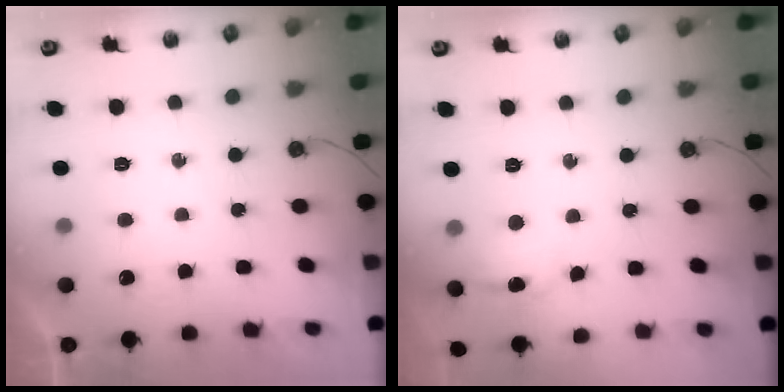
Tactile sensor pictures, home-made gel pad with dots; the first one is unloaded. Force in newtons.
{"total": 9.1, "press": 9.1, "slide": 0.9}